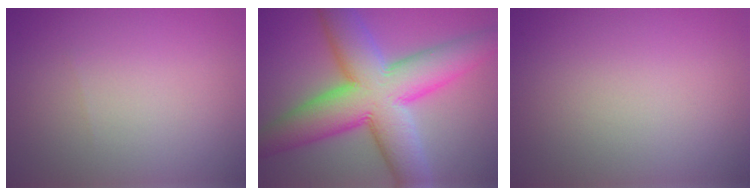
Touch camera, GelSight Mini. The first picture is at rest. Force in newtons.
{"total": 12.5, "press": 12.5, "slide": 0.5}
{"total": 0.0}